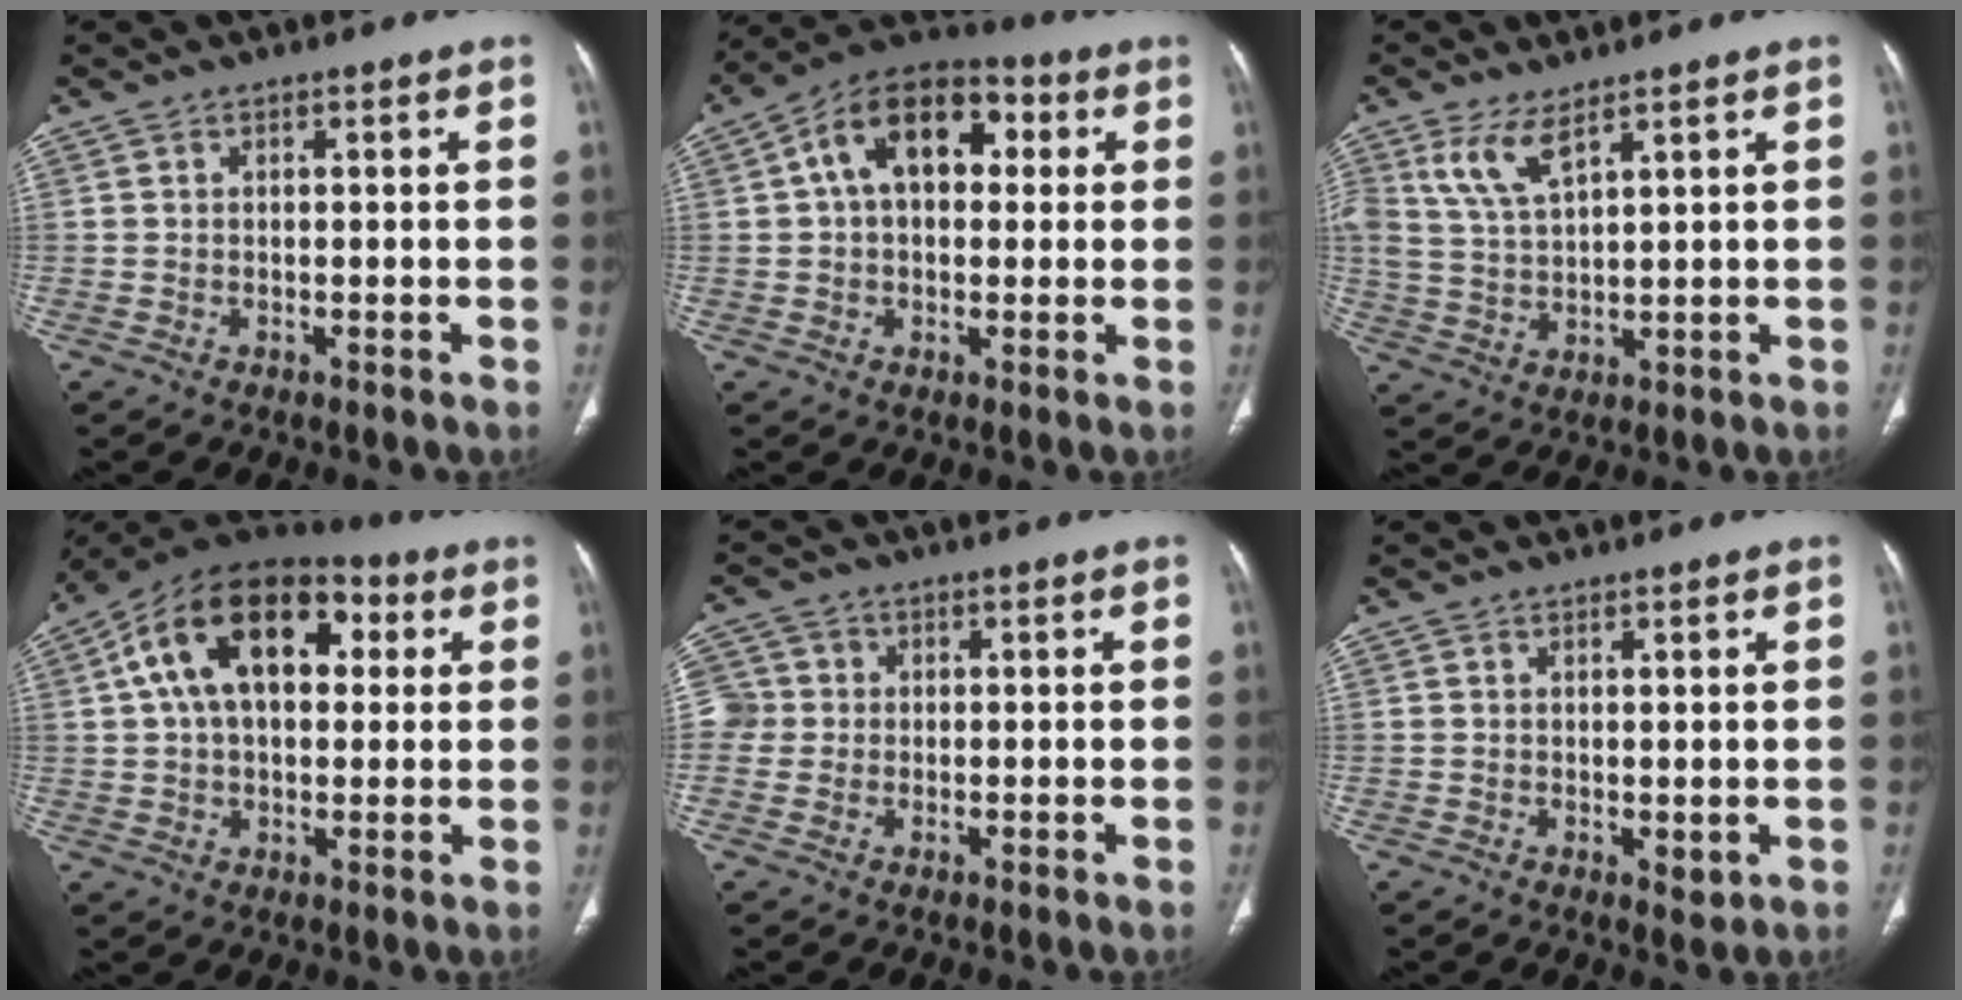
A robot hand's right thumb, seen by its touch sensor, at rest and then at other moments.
{"total": 15.4, "force": [3.5, 9.8, 11.3], "torque": [-0.151, 0.031, 0.047]}
{"total": 6.2, "force": [3.8, 2.0, 4.4], "torque": [-0.095, -0.015, 0.086]}
{"total": 20.1, "force": [5.3, 12.3, 15.0], "torque": [-0.229, 0.029, 0.078]}
{"total": 4.3, "force": [0.1, 4.2, 0.8], "torque": [0.007, 0.012, -0.002]}
{"total": 2.2, "force": [0.6, 0.9, 1.9], "torque": [-0.030, -0.011, 0.016]}